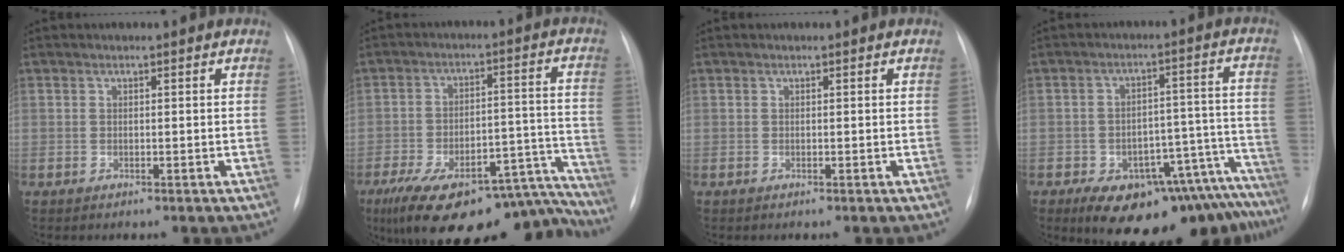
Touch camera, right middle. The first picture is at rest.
{"total": 25.1, "force": [-20.5, 7.3, 12.3], "torque": [-0.145, 0.029, -0.288]}
{"total": 0.0}
{"total": 18.9, "force": [-14.4, 7.4, 9.6], "torque": [-0.062, 0.048, -0.189]}